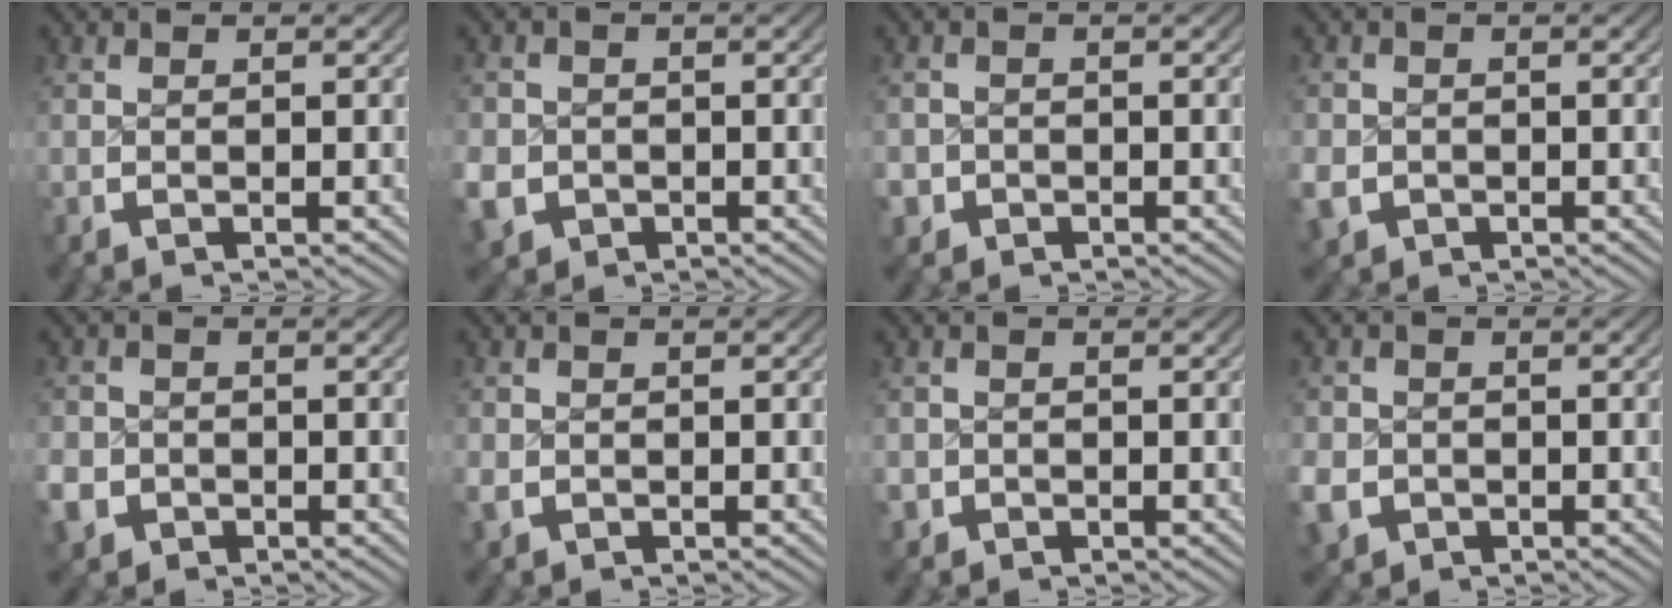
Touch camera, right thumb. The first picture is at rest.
{"total": 4.8, "force": [-1.8, 4.1, 1.6], "torque": [-0.047, -0.027, -0.022]}
{"total": 2.8, "force": [-1.4, 2.4, 0.4], "torque": [-0.015, -0.016, -0.020]}
{"total": 3.1, "force": [-1.2, 2.7, 0.9], "torque": [-0.029, -0.018, -0.015]}
{"total": 4.2, "force": [-1.9, 3.6, 1.1], "torque": [-0.034, -0.021, -0.027]}
{"total": 1.3, "force": [-0.5, 1.2, 0.4], "torque": [-0.010, -0.005, -0.009]}
{"total": 1.7, "force": [-0.8, 1.5, 0.2], "torque": [-0.007, -0.010, -0.012]}
{"total": 4.0, "force": [-1.6, 3.5, 1.2], "torque": [-0.038, -0.021, -0.020]}